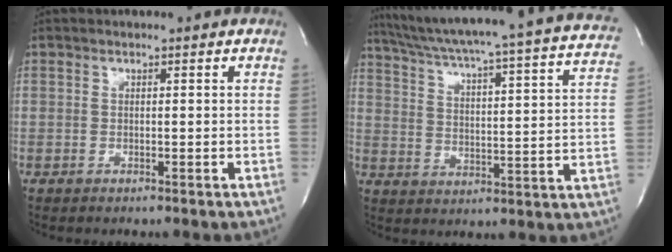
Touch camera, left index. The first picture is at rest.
{"total": 28.7, "force": [25.5, 1.0, 13.0], "torque": [-0.209, -0.063, 0.321]}